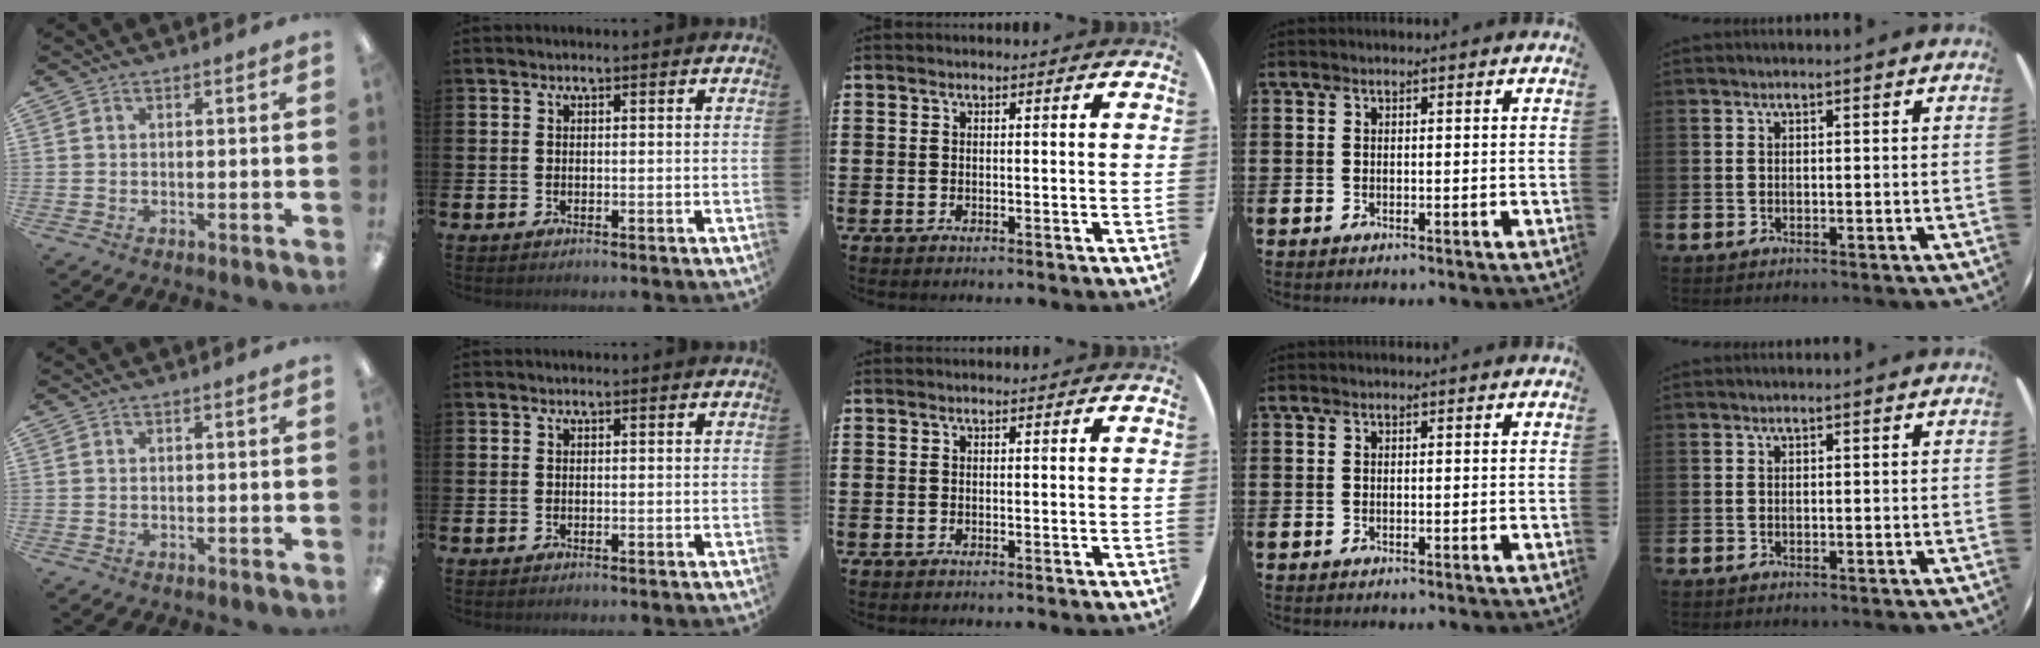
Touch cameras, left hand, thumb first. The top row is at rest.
{}